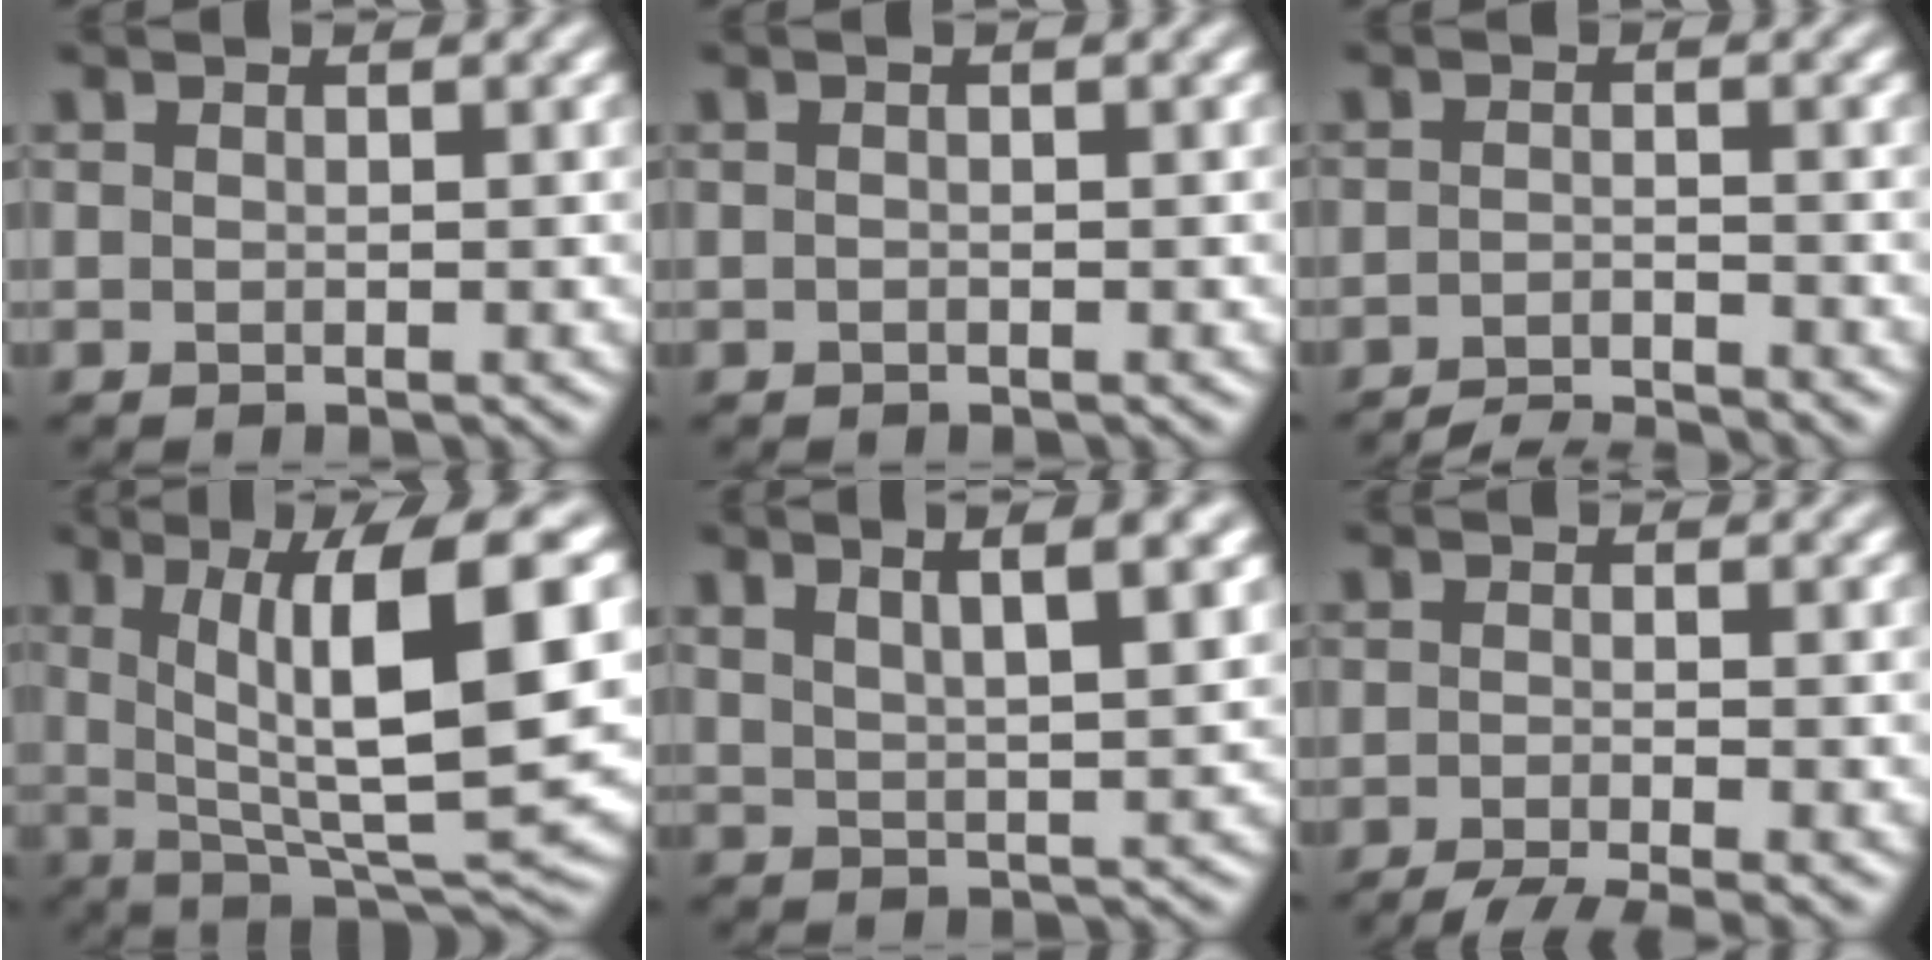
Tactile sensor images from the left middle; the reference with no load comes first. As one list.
[{"total": 1.0, "force": [0.0, 0.2, 1.0], "torque": [-0.013, -0.008, -0.008]}, {"total": 3.9, "force": [-3.7, 0.3, 1.0], "torque": [-0.015, -0.004, -0.065]}, {"total": 11.5, "force": [2.4, 2.7, 11.0], "torque": [-0.169, 0.008, 0.049]}, {"total": 5.8, "force": [4.1, 1.2, 3.9], "torque": [-0.042, 0.028, 0.049]}, {"total": 4.2, "force": [-3.2, 0.6, 2.6], "torque": [-0.035, -0.006, -0.059]}]